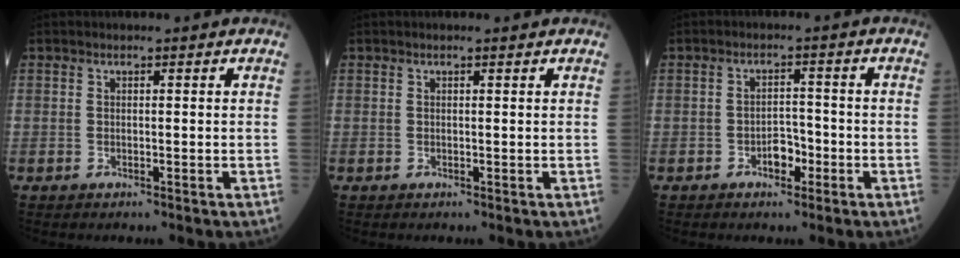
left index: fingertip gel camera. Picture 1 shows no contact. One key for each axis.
{"total": 0.7, "fx": 0.6, "fy": 0.1, "fz": 0.4, "tx": -0.010, "ty": 0.004, "tz": 0.011}
{"total": 2.9, "fx": -1.7, "fy": 1.7, "fz": 1.7, "tx": -0.025, "ty": 0.003, "tz": -0.027}